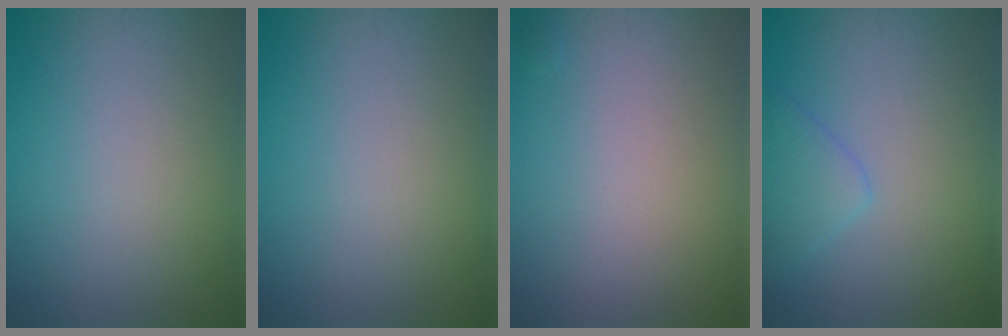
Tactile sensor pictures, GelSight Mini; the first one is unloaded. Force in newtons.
{"total": 0.0}
{"total": 0.0}
{"total": 2.3, "press": 2.3, "slide": 0.2}